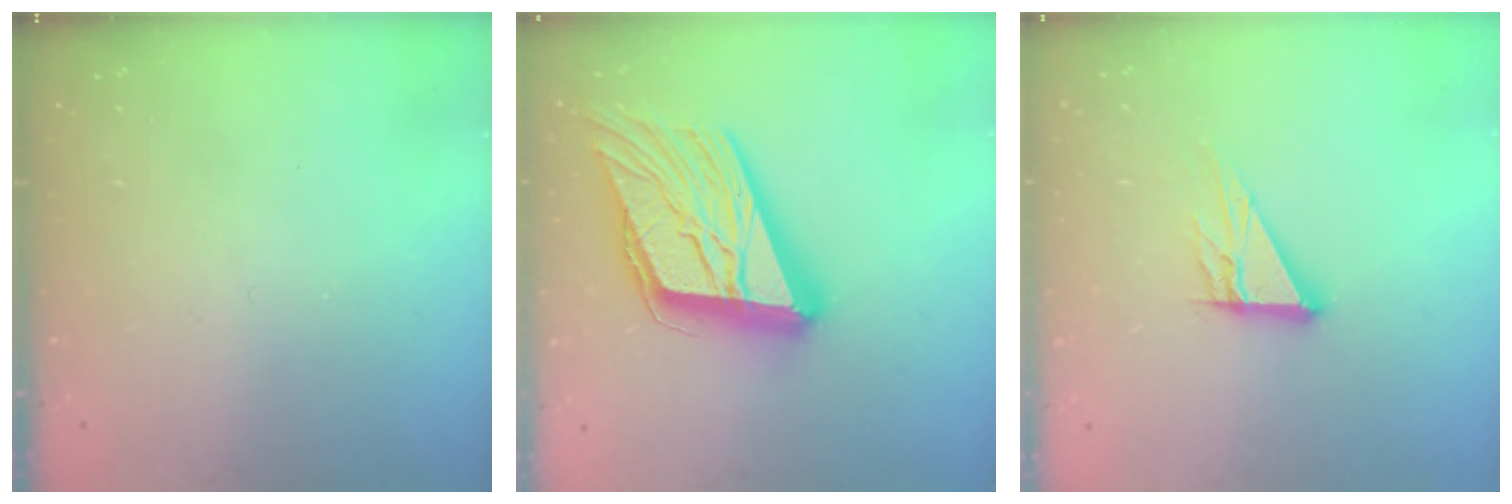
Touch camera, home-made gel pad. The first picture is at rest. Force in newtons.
{"total": 27.8, "press": 27.3, "slide": 5.1}
{"total": 9.0, "press": 9.0, "slide": 0.7}